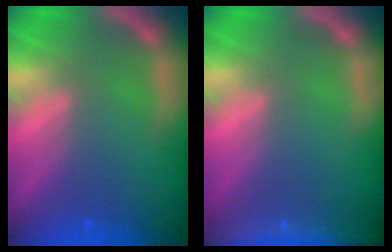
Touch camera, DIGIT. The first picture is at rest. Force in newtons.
{"total": 7.5}